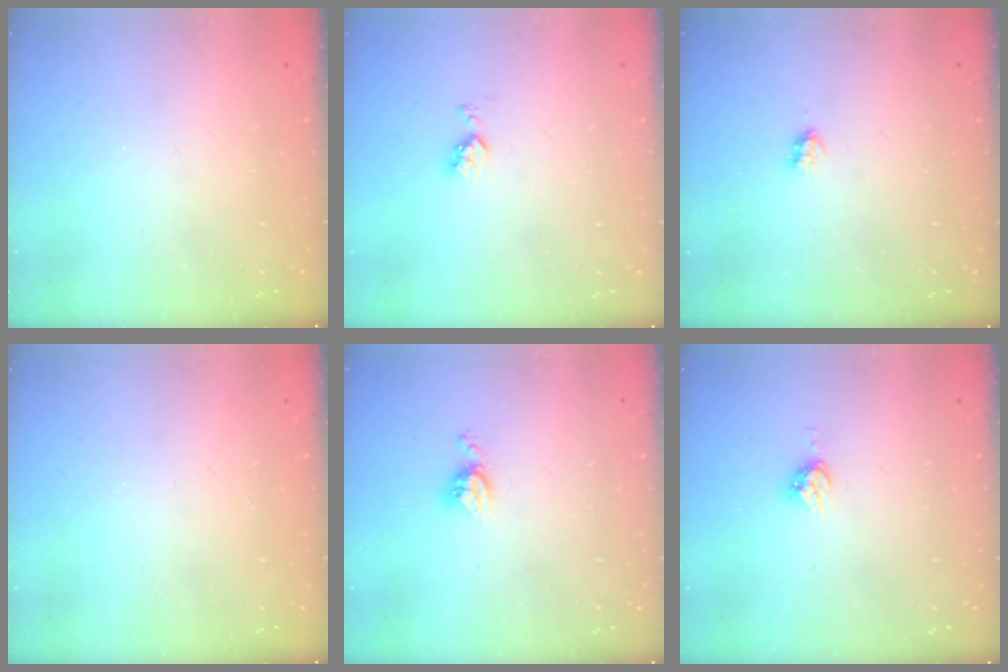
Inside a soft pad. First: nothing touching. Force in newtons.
{"total": 4.4, "press": 4.3, "slide": 0.7}
{"total": 1.7, "press": 1.7, "slide": 0.3}
{"total": 1.7, "press": 1.7, "slide": 0.2}
{"total": 5.1, "press": 5.1, "slide": 0.5}
{"total": 4.5, "press": 4.5, "slide": 0.0}